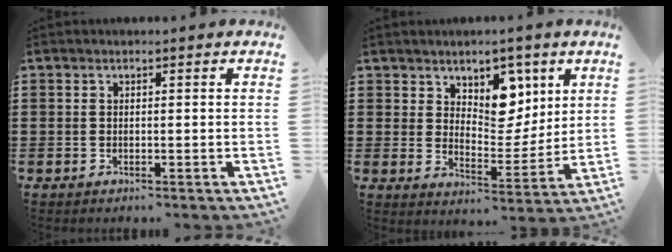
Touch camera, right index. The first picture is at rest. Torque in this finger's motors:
{"motor_torque": [0.12, 0.21, 0.20, 0.01]}